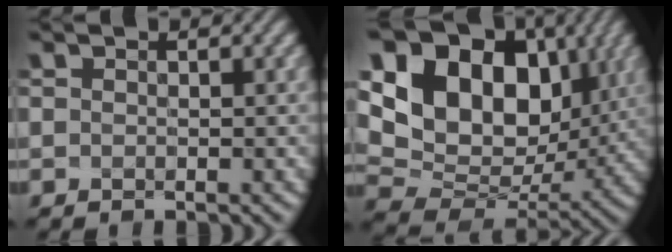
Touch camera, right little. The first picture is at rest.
{"total": 16.7, "force": [5.8, 12.3, 9.8], "torque": [-0.192, 0.048, 0.107]}